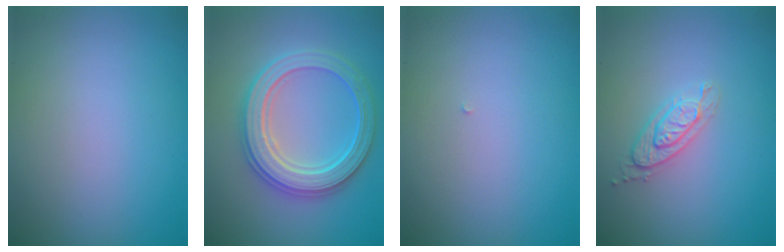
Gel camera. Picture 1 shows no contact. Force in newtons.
{"total": 5.3, "press": 5.2, "slide": 0.9}
{"total": 0.0}
{"total": 2.1, "press": 2.1, "slide": 0.4}